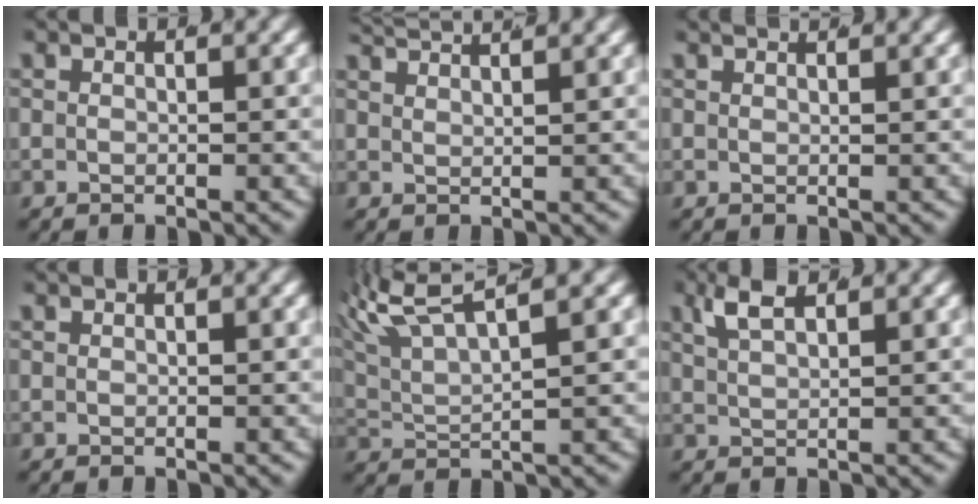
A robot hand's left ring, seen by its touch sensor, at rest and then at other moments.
{"total": 3.4, "force": [3.2, -0.2, 1.1], "torque": [-0.018, 0.003, 0.057]}
{"total": 1.5, "force": [1.4, -0.4, 0.5], "torque": [0.002, 0.001, 0.022]}
{"total": 0.0}
{"total": 6.6, "force": [4.4, 2.8, 4.1], "torque": [-0.094, -0.003, 0.077]}
{"total": 2.2, "force": [1.8, 0.0, 1.3], "torque": [-0.030, -0.001, 0.041]}